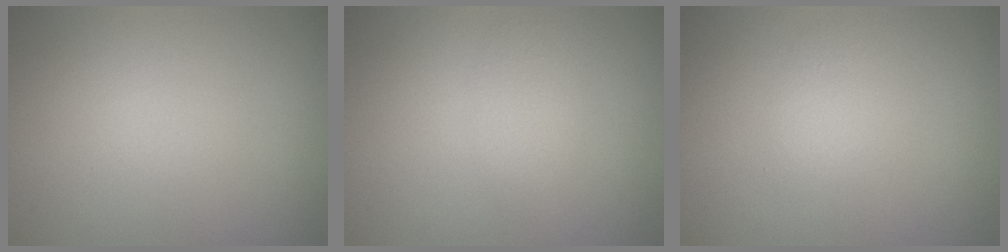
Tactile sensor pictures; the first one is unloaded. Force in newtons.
{"total": 1.7, "press": 1.7, "slide": 0.1}
{"total": 0.9, "press": 0.9, "slide": 0.1}